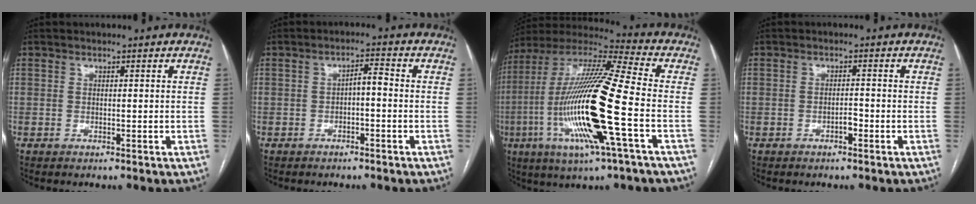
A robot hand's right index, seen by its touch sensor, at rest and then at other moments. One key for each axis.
{"total": 2.7, "fx": -0.6, "fy": 0.8, "fz": 2.5, "tx": -0.040, "ty": 0.012, "tz": -0.009}
{"total": 22.2, "fx": -5.4, "fy": 1.3, "fz": 21.5, "tx": -0.455, "ty": -0.023, "tz": -0.108}
{"total": 1.4, "fx": -0.8, "fy": 0.5, "fz": 1.0, "tx": -0.015, "ty": 0.003, "tz": -0.013}